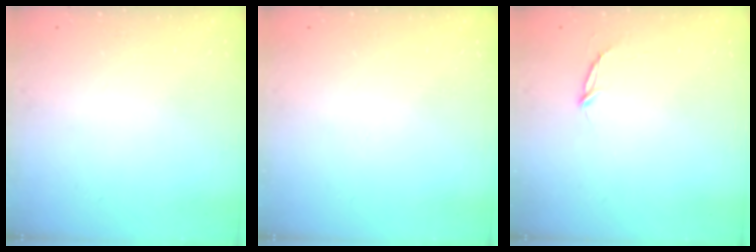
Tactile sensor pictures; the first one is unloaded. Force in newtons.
{"total": 0.0}
{"total": 2.8, "press": 2.8, "slide": 0.3}